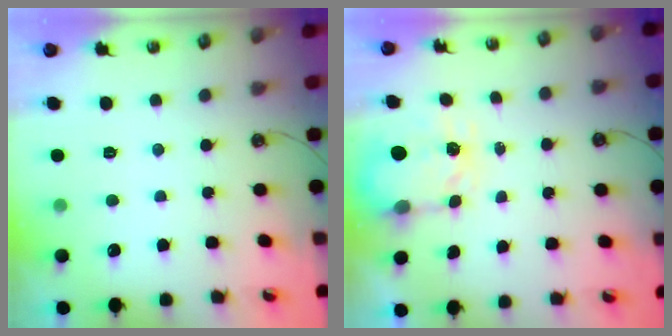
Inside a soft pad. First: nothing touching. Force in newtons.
{"total": 3.5, "press": 3.5, "slide": 0.5}